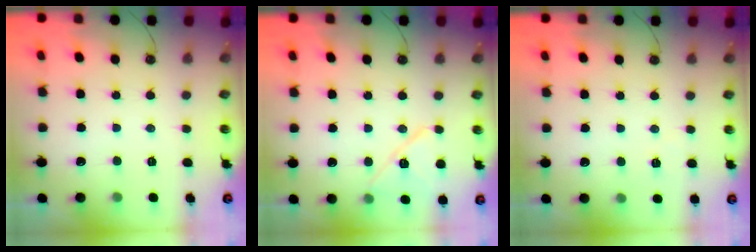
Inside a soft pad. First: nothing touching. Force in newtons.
{"total": 11.8, "press": 11.7, "slide": 1.7}
{"total": 2.3, "press": 2.2, "slide": 0.5}